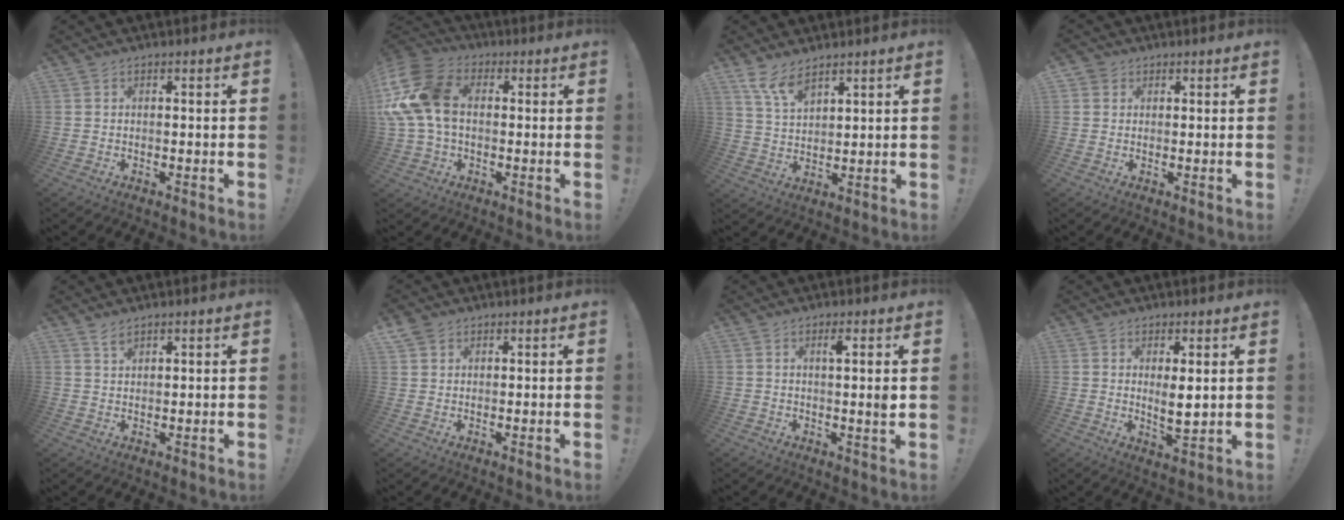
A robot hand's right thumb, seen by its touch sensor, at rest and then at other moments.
{"total": 17.7, "force": [2.1, 12.3, 12.6], "torque": [-0.255, 0.014, 0.044]}
{"total": 7.7, "force": [5.9, 2.7, 4.1], "torque": [-0.080, -0.032, 0.111]}
{"total": 2.3, "force": [1.2, 2.0, 0.3], "torque": [-0.002, -0.003, 0.021]}
{"total": 2.4, "force": [2.1, 0.8, 0.9], "torque": [-0.006, -0.015, 0.036]}
{"total": 3.2, "force": [2.3, 2.1, 0.8], "torque": [-0.005, -0.013, 0.041]}
{"total": 3.4, "force": [0.9, -0.3, 3.2], "torque": [-0.048, -0.007, 0.007]}
{"total": 5.2, "force": [1.8, 1.6, 4.6], "torque": [-0.059, -0.020, 0.029]}